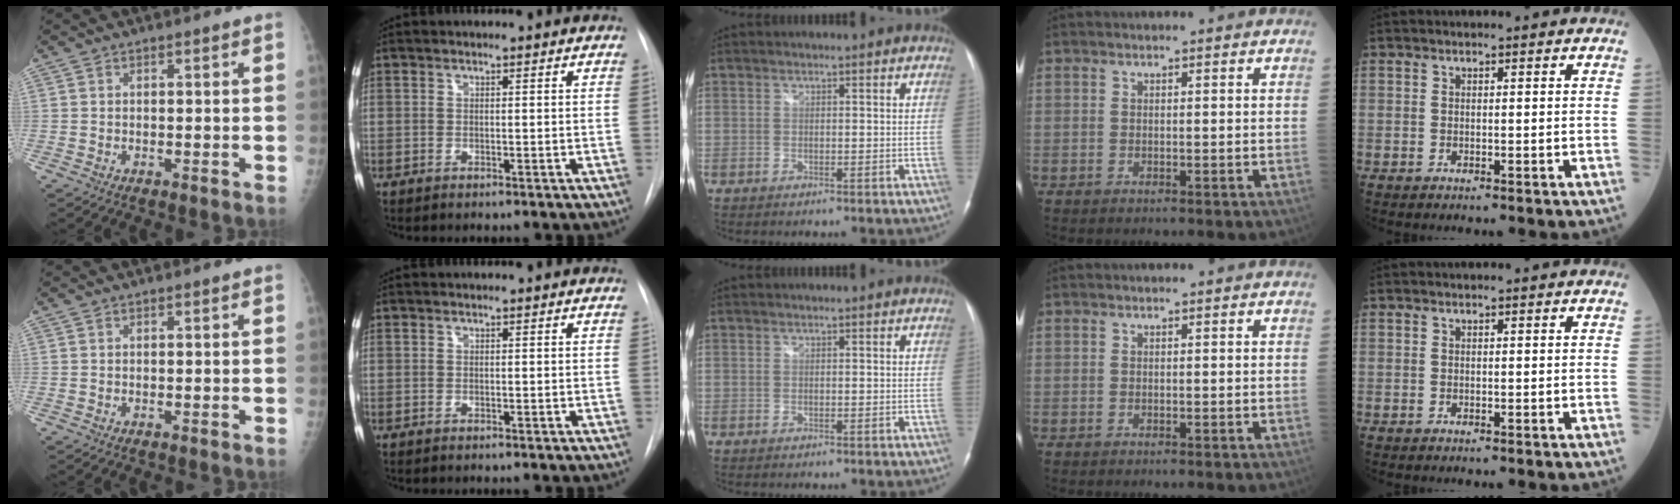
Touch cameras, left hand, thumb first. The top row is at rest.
{}